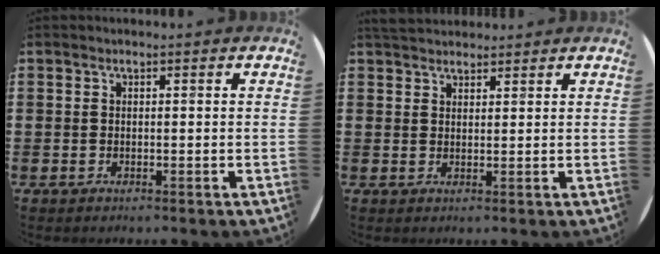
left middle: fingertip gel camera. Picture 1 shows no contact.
{"total": 2.6, "force": [2.5, 0.6, 0.3], "torque": [-0.010, -0.001, 0.048]}